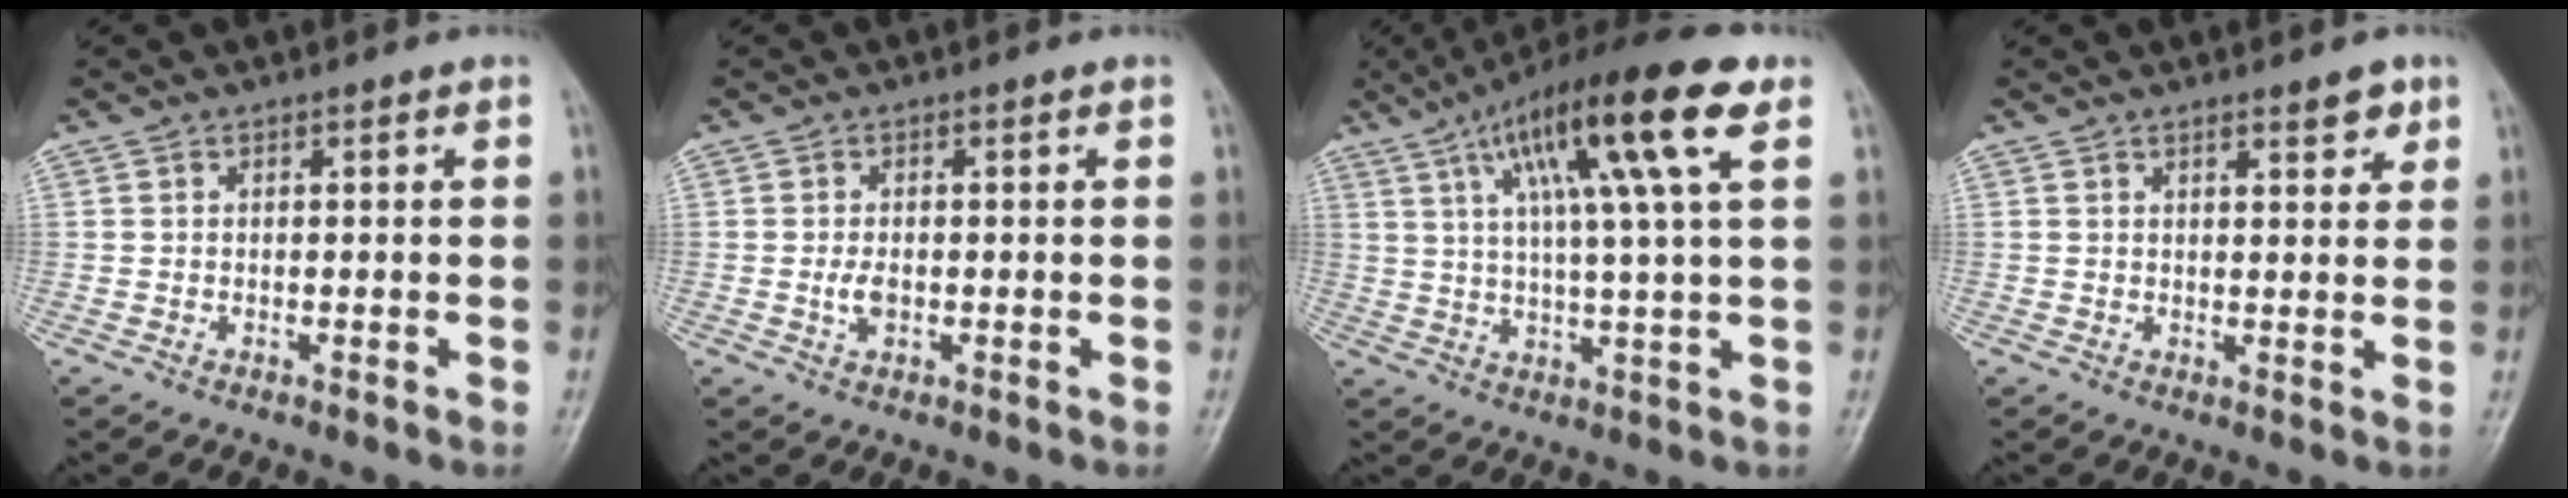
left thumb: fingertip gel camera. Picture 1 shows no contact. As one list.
[{"total": 2.4, "force": [-0.3, 1.3, 2.0], "torque": [-0.039, -0.003, -0.005]}, {"total": 17.7, "force": [7.5, 2.4, 15.8], "torque": [-0.263, 0.003, 0.117]}, {"total": 3.7, "force": [2.4, 1.3, 2.5], "torque": [-0.021, -0.013, 0.031]}]